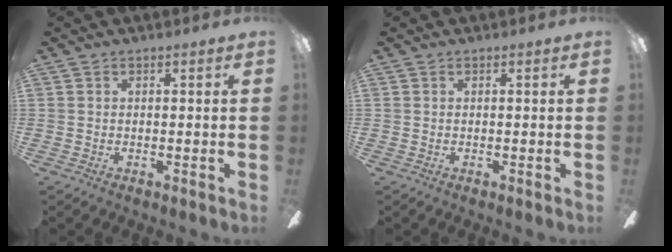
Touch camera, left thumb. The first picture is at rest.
{"total": 0.0}